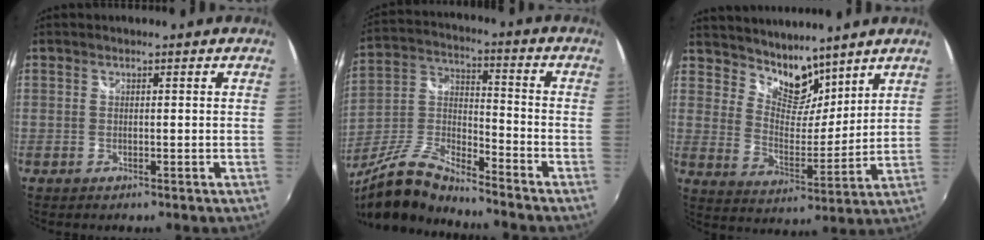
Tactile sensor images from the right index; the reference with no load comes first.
{"total": 13.2, "force": [-10.7, 2.3, 7.3], "torque": [-0.164, -0.008, -0.212]}
{"total": 9.6, "force": [7.9, 4.4, 3.2], "torque": [-0.048, -0.002, 0.144]}